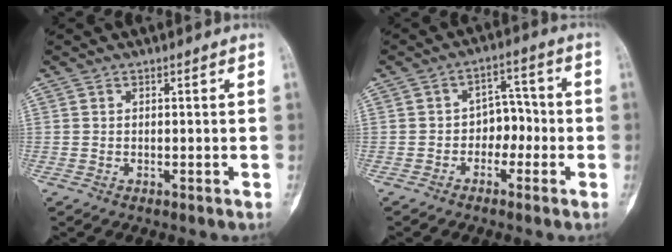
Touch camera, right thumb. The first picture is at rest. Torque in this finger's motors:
{"motor_torque": [-0.49, -0.23, 0.20, -0.15, 0.01]}